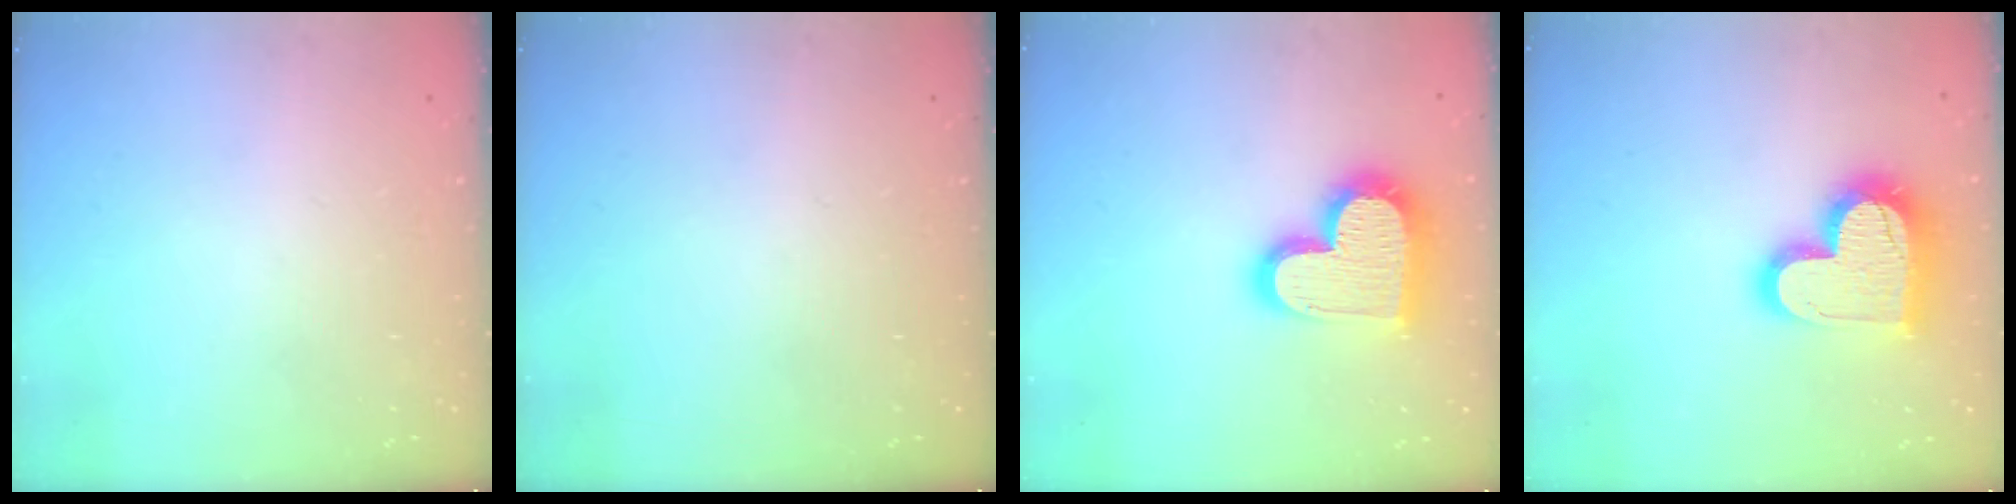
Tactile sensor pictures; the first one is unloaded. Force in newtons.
{"total": 0.0}
{"total": 20.7, "press": 20.7, "slide": 1.5}
{"total": 19.4, "press": 19.3, "slide": 1.5}